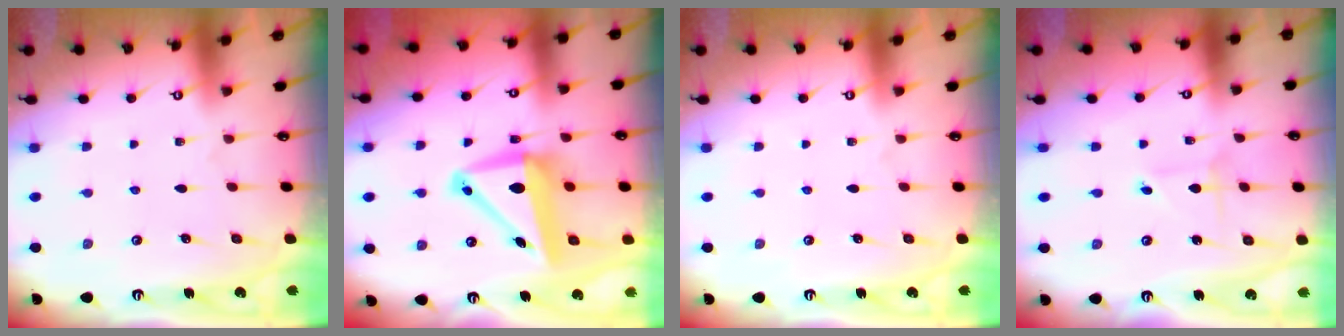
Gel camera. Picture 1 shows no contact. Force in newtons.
{"total": 11.8, "press": 11.0, "slide": 4.2}
{"total": 0.0}
{"total": 1.1, "press": 1.1, "slide": 0.1}